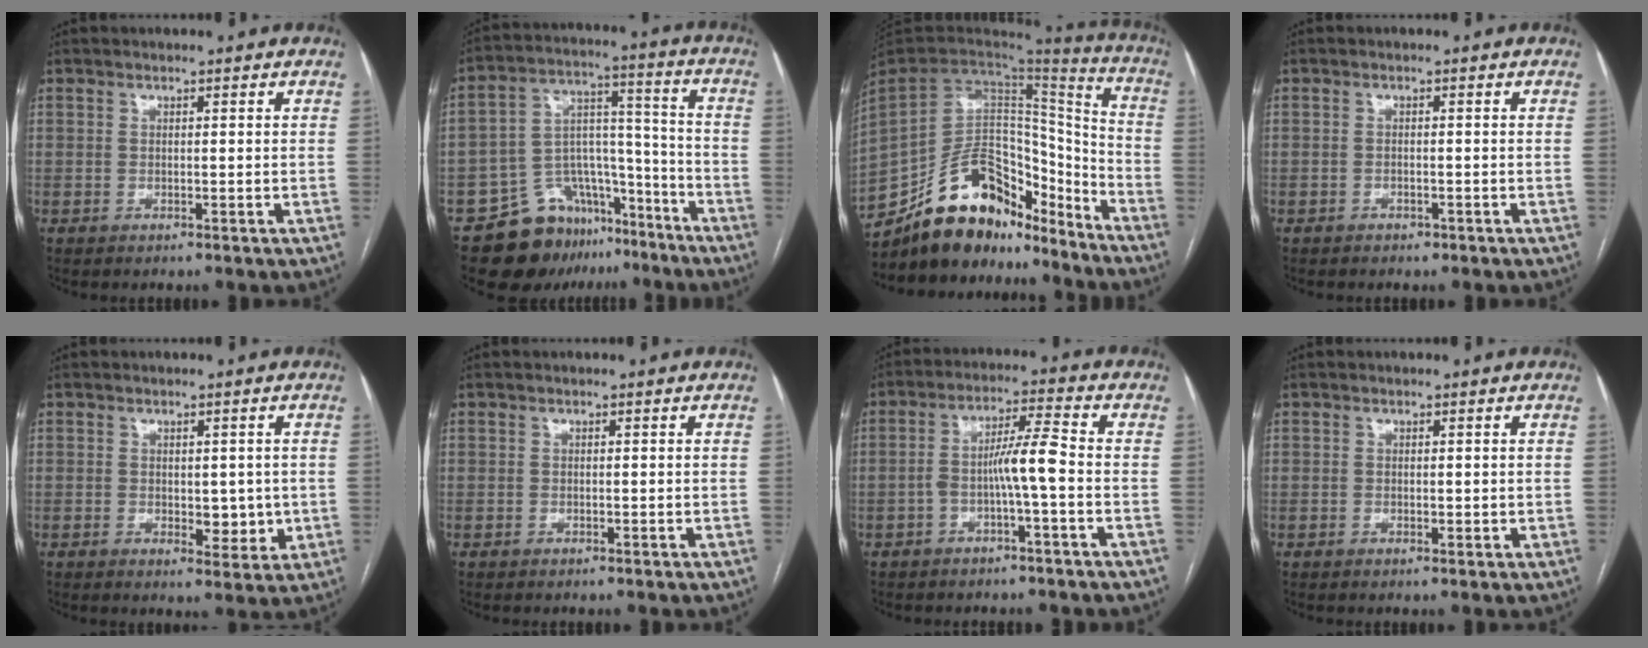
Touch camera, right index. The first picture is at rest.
{"total": 14.7, "force": [-11.2, 8.7, 3.9], "torque": [-0.049, 0.085, -0.177]}
{"total": 22.0, "force": [-17.2, 10.1, 9.2], "torque": [-0.196, 0.033, -0.282]}
{"total": 0.8, "force": [-0.6, 0.6, 0.2], "torque": [-0.006, 0.002, -0.008]}
{"total": 4.4, "force": [-0.1, 2.6, 3.6], "torque": [-0.039, -0.005, 0.007]}
{"total": 0.0}
{"total": 6.0, "force": [-1.6, 0.0, 5.8], "torque": [-0.106, 0.019, -0.026]}
{"total": 0.9, "force": [0.3, 0.7, 0.5], "torque": [-0.003, -0.002, 0.005]}